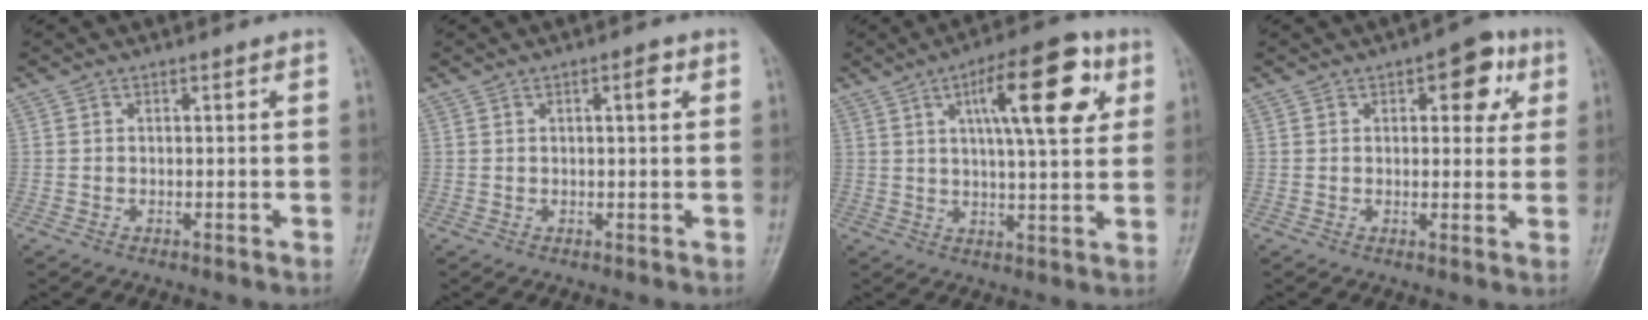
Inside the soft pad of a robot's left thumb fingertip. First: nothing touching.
{"total": 2.6, "force": [0.9, 0.8, 2.3], "torque": [-0.032, 0.002, 0.011]}
{"total": 15.3, "force": [5.7, 4.9, 13.3], "torque": [-0.171, -0.006, 0.076]}
{"total": 7.9, "force": [3.1, 3.9, 6.0], "torque": [-0.039, -0.002, 0.030]}